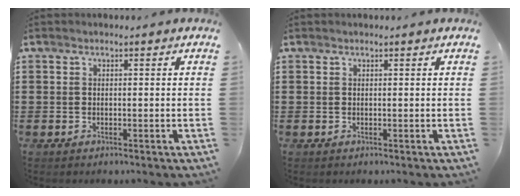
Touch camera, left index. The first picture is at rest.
{"total": 0.0}